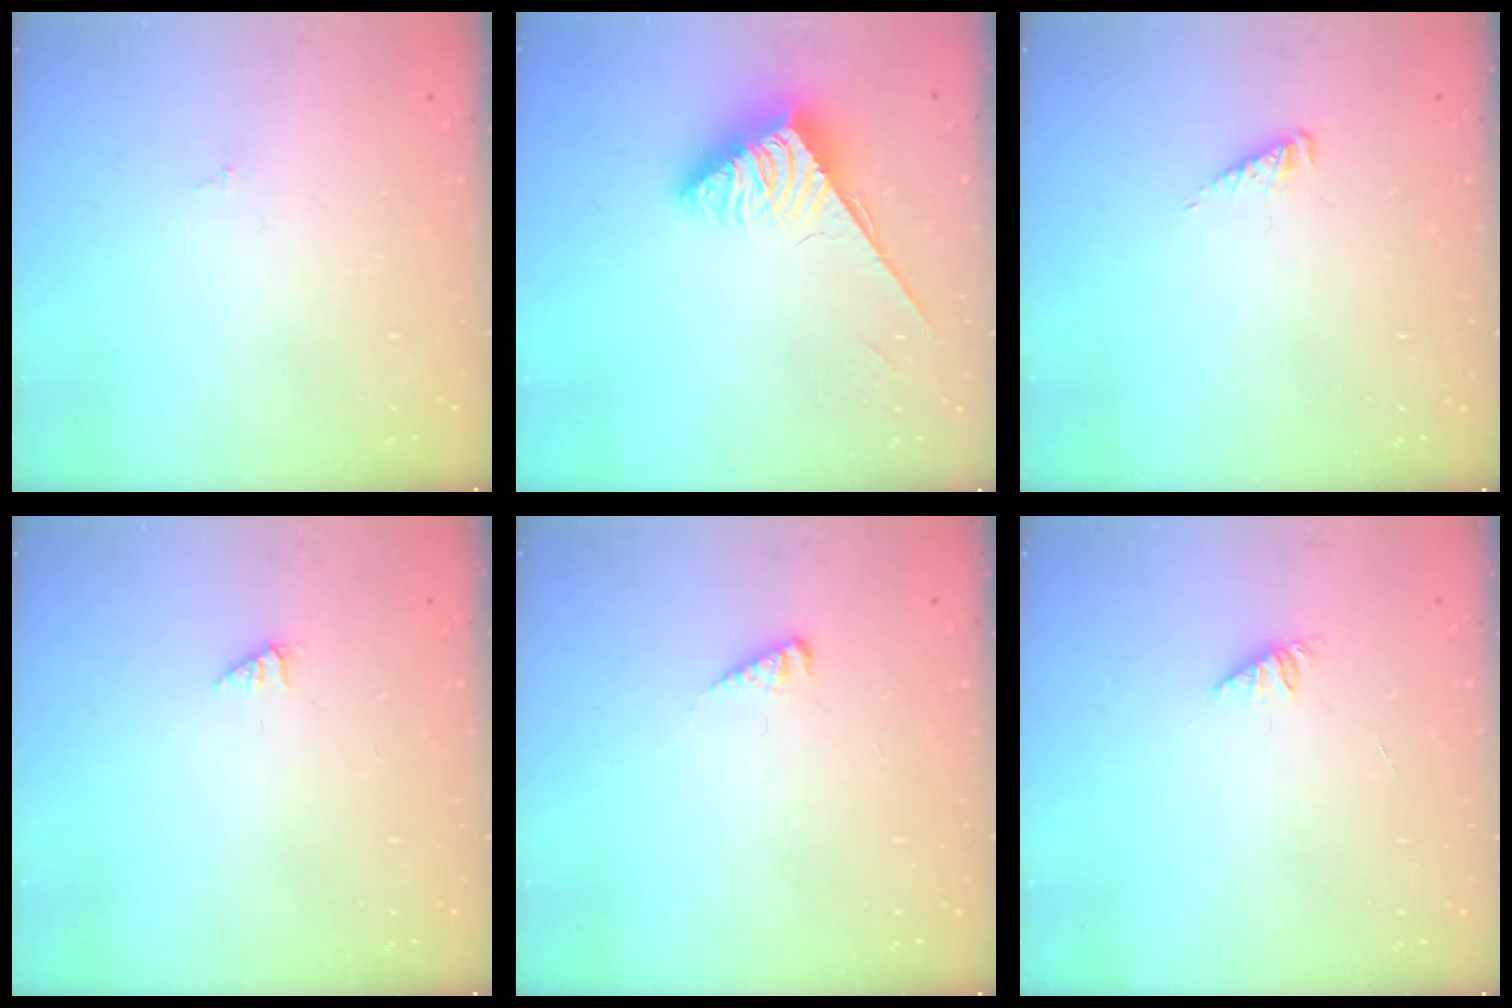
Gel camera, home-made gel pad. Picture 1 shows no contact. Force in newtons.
{"total": 3.8, "press": 3.7, "slide": 0.6}
{"total": 2.5, "press": 2.4, "slide": 0.4}
{"total": 0.7, "press": 0.7, "slide": 0.2}
{"total": 2.7, "press": 2.7, "slide": 0.3}
{"total": 1.0, "press": 1.0, "slide": 0.3}